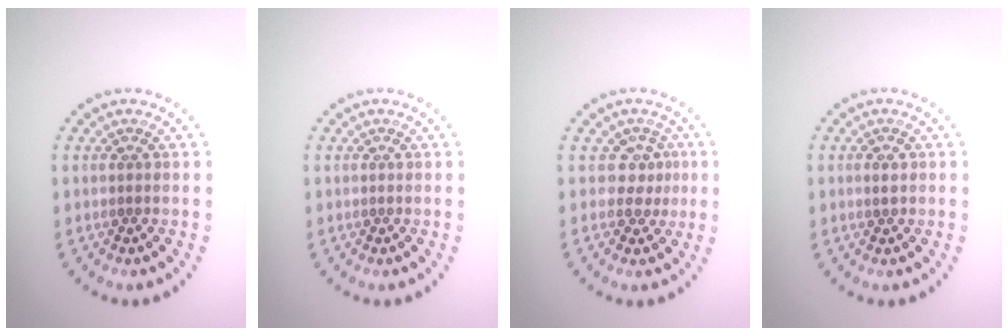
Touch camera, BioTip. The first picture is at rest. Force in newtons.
{"total": 0.0}
{"total": 2.1, "press": 1.4, "slide": 1.5}
{"total": 0.8, "press": 0.8, "slide": 0.1}